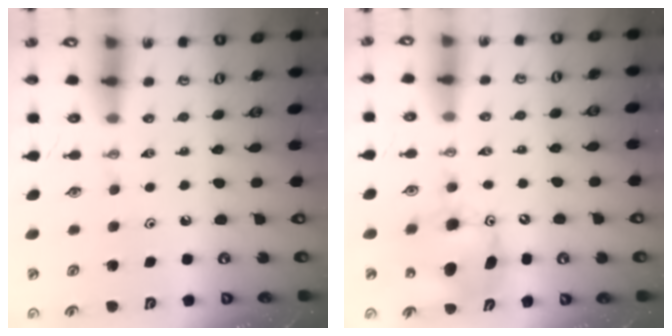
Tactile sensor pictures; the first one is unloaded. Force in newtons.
{"total": 9.1, "press": 9.1, "slide": 0.8}